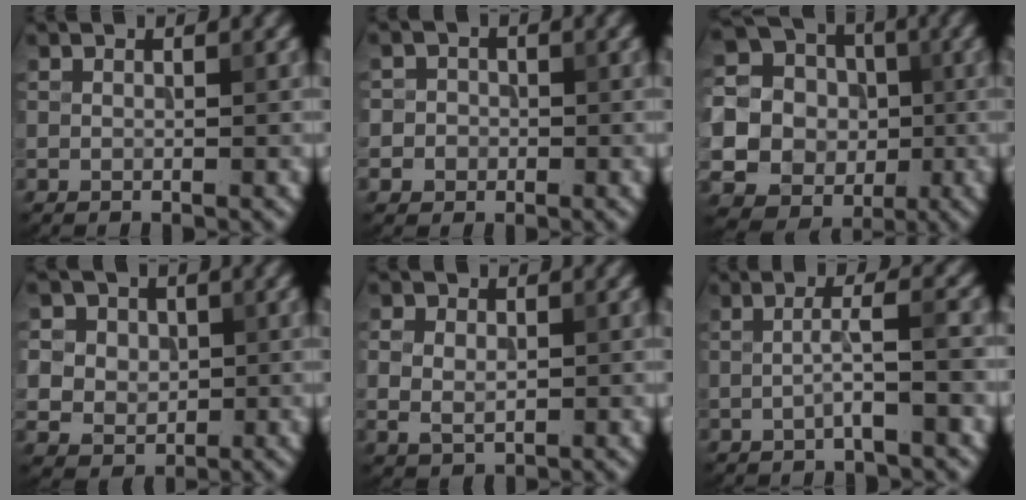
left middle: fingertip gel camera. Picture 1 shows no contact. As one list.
[{"total": 2.4, "force": [-0.4, 2.3, 0.5], "torque": [0.018, 0.010, -0.025]}, {"total": 18.7, "force": [-2.0, 17.9, 5.2], "torque": [-0.157, 0.003, -0.067]}, {"total": 7.4, "force": [2.7, 6.1, 3.1], "torque": [-0.061, 0.021, 0.028]}, {"total": 2.8, "force": [0.3, 2.2, 1.8], "torque": [-0.031, 0.003, 0.005]}, {"total": 2.9, "force": [-0.7, 0.2, 2.8], "torque": [-0.043, 0.012, -0.021]}]